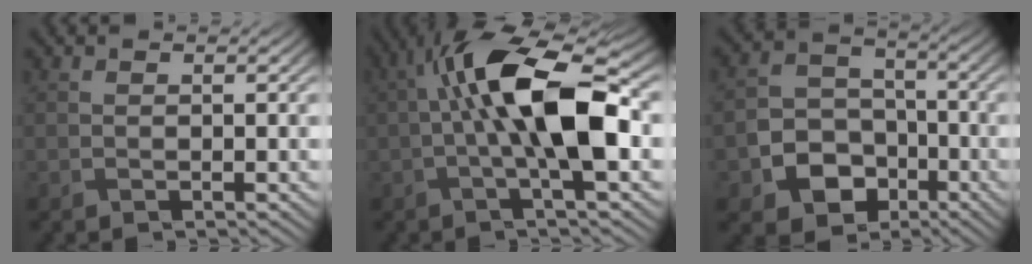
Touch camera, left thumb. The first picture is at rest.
{"total": 11.3, "force": [0.1, 3.2, 10.8], "torque": [-0.193, 0.017, -0.007]}
{"total": 8.7, "force": [-3.9, 6.7, 4.0], "torque": [-0.088, -0.020, -0.079]}